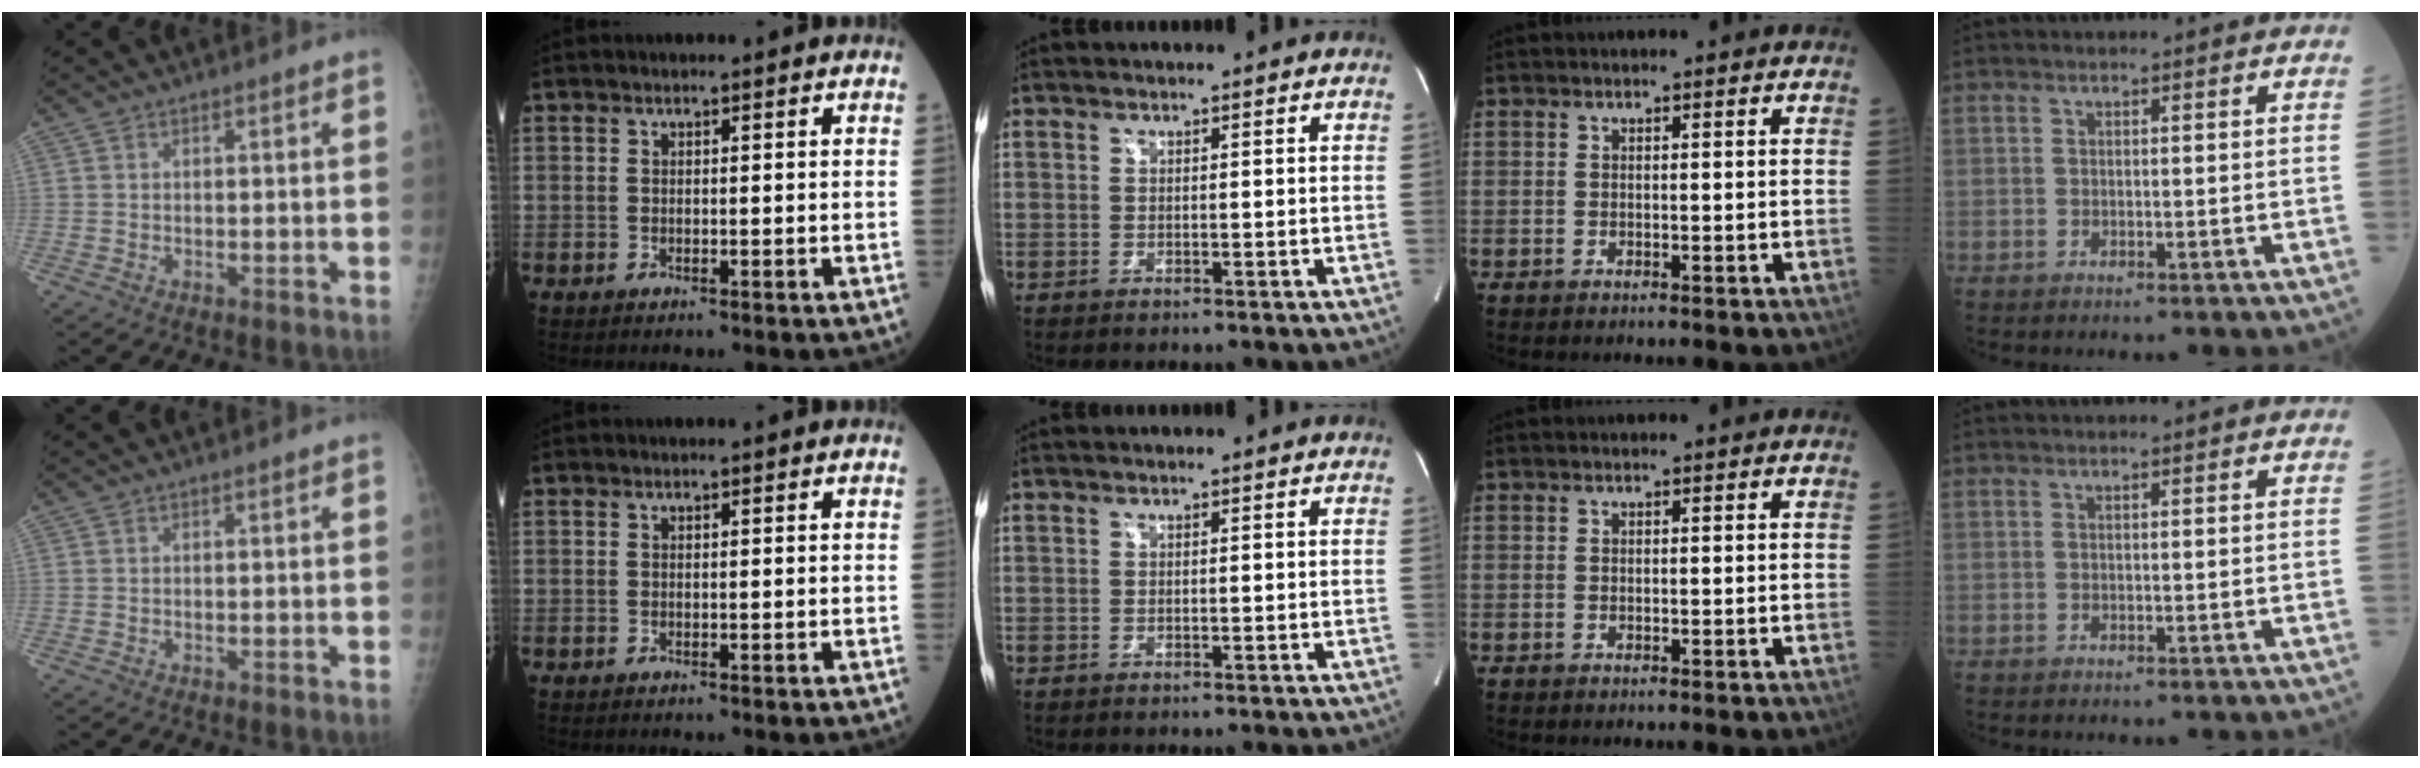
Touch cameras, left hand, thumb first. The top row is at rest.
{}